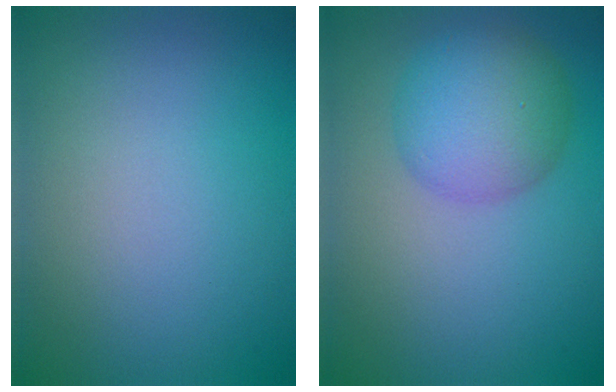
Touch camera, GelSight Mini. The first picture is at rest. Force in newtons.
{"total": 5.7, "press": 5.7, "slide": 0.1}